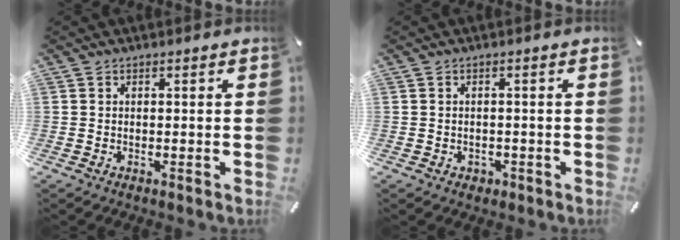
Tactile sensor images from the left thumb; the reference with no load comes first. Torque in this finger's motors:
{"motor_torque": [-0.10, 0.39, -0.06, 0.07, -0.03]}